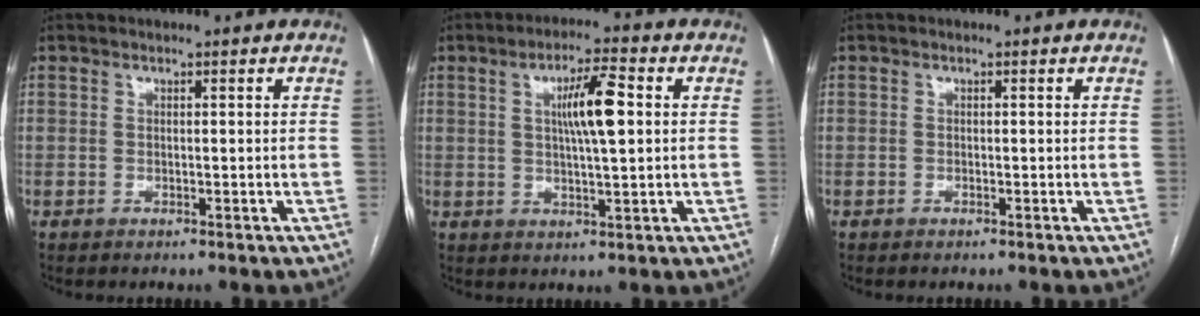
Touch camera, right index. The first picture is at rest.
{"total": 7.6, "force": [1.5, 0.9, 7.4], "torque": [-0.129, 0.009, 0.026]}
{"total": 0.0}